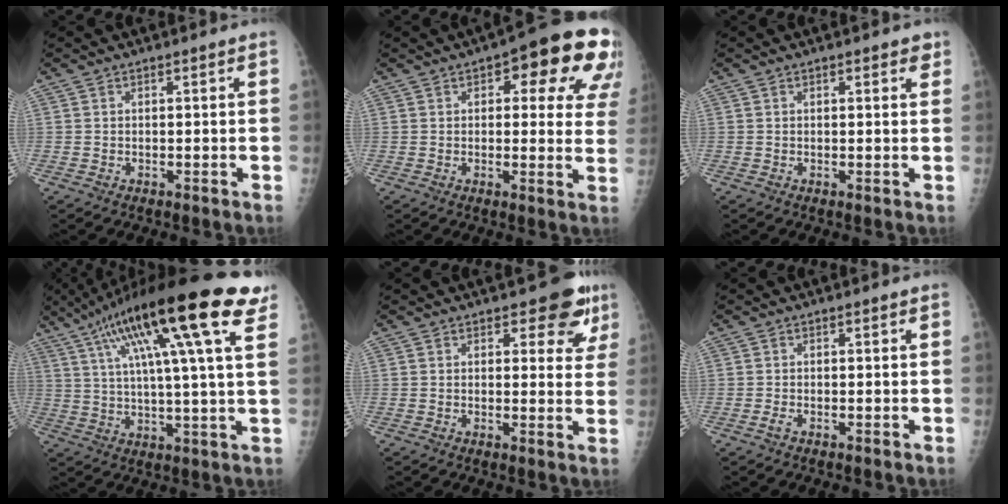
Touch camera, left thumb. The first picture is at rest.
{"total": 16.8, "force": [7.4, 7.1, 13.3], "torque": [-0.109, -0.009, 0.080]}
{"total": 1.6, "force": [1.0, 0.8, 1.0], "torque": [0.002, -0.003, 0.009]}
{"total": 25.2, "force": [13.0, 4.1, 21.2], "torque": [-0.342, 0.004, 0.198]}
{"total": 7.2, "force": [4.5, 3.6, 4.3], "torque": [-0.013, -0.021, 0.048]}
{"total": 0.8, "force": [-0.4, 0.3, 0.6], "torque": [-0.015, -0.002, -0.008]}